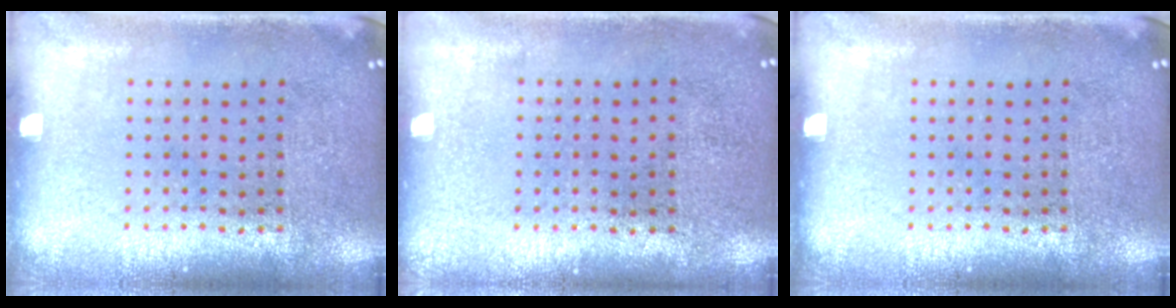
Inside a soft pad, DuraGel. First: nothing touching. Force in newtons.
{"total": 0.0}
{"total": 0.0}